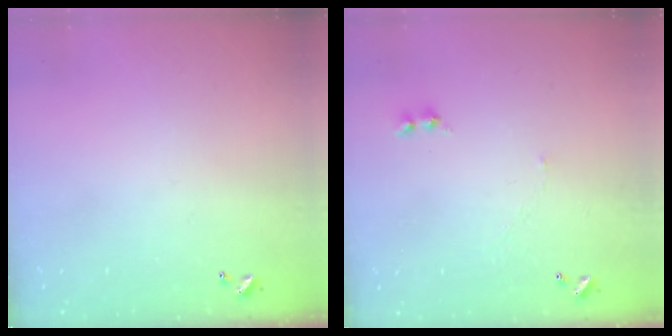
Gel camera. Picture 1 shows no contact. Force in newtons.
{"total": 2.6, "press": 2.6, "slide": 0.6}